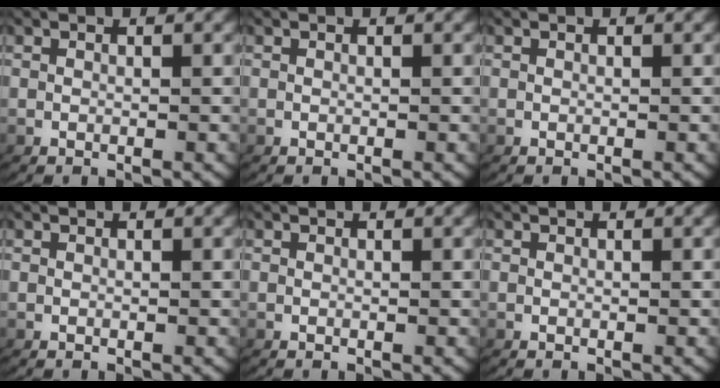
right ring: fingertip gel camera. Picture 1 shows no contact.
{"total": 0.0}
{"total": 0.0}
{"total": 0.0}
{"total": 0.0}
{"total": 0.0}